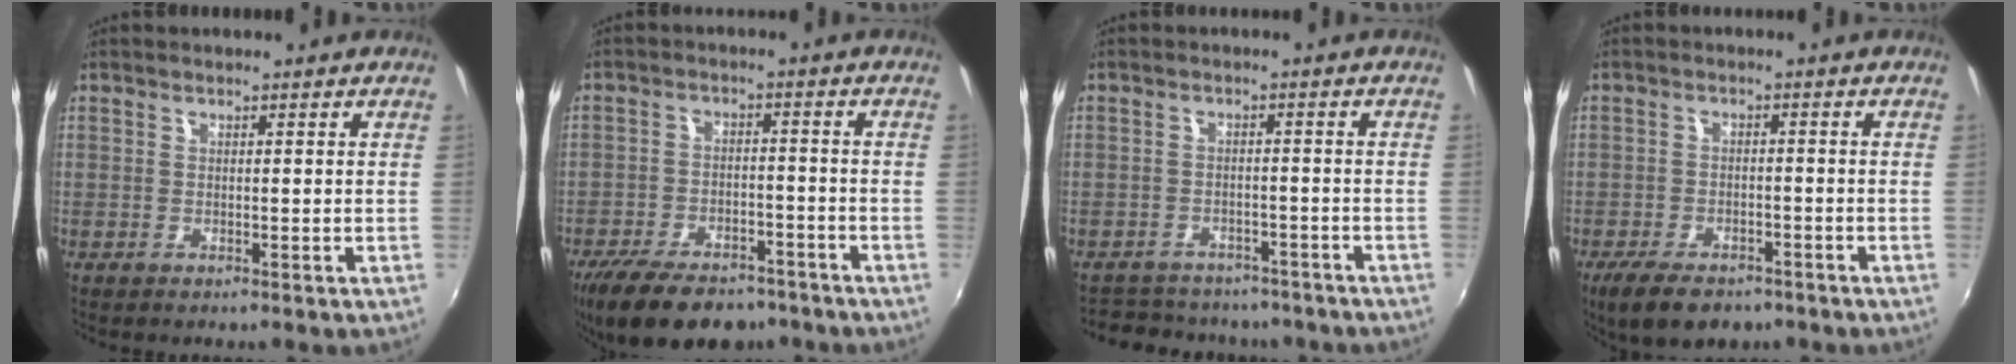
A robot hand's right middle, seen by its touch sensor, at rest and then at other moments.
{"total": 16.5, "force": [-12.3, 7.2, 8.2], "torque": [-0.178, -0.016, -0.188]}
{"total": 14.2, "force": [-12.0, 5.8, 4.9], "torque": [-0.107, 0.007, -0.156]}
{"total": 8.6, "force": [-6.2, 4.0, 4.5], "torque": [-0.108, -0.012, -0.101]}